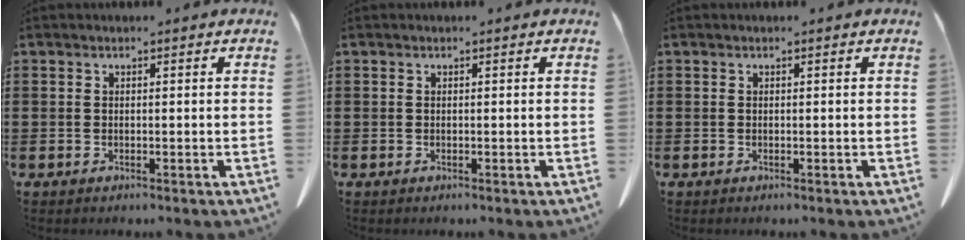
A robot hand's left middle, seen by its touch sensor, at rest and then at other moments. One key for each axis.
{"total": 0.0}
{"total": 0.0}